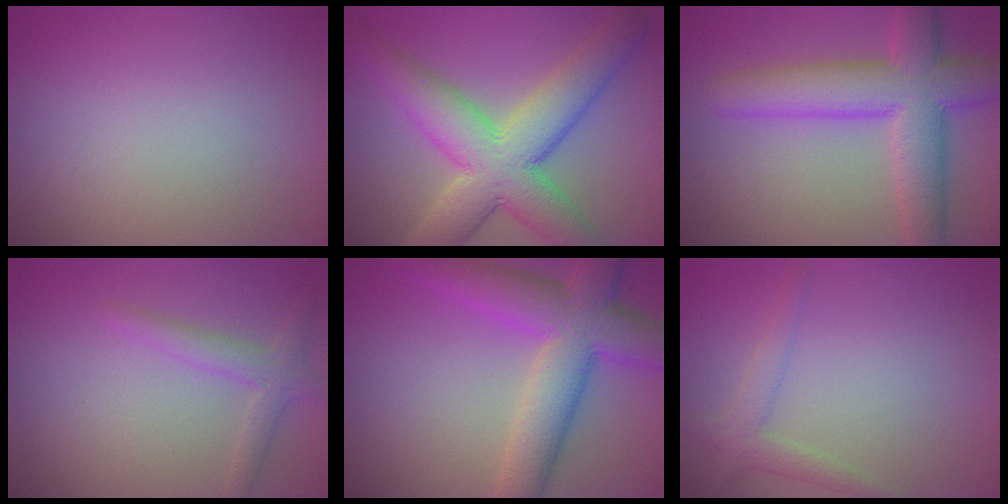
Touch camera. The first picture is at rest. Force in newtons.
{"total": 9.9, "press": 9.8, "slide": 0.5}
{"total": 8.6, "press": 8.6, "slide": 0.3}
{"total": 2.3, "press": 2.3, "slide": 0.2}
{"total": 9.2, "press": 9.2, "slide": 0.4}
{"total": 2.3, "press": 2.3, "slide": 0.1}